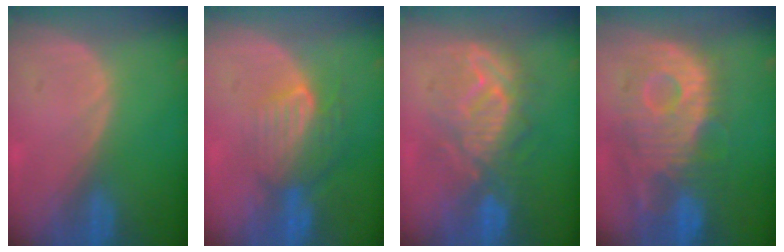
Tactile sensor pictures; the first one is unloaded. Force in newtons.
{"total": 8.0, "press": 7.3, "slide": 3.3}
{"total": 9.2, "press": 9.2, "slide": 0.2}
{"total": 12.0, "press": 10.8, "slide": 5.3}